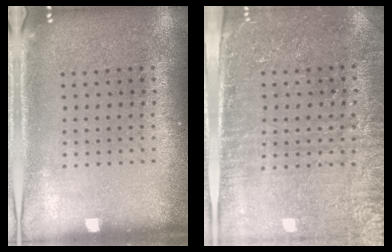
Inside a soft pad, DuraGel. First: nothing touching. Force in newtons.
{"total": 3.3, "press": 3.0, "slide": 1.3}